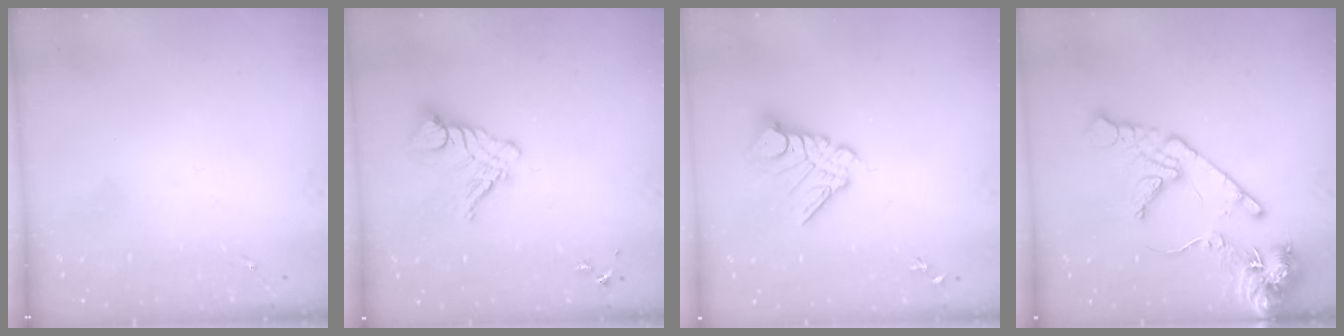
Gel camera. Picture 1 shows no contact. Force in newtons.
{"total": 10.7, "press": 10.6, "slide": 1.1}
{"total": 11.6, "press": 11.6, "slide": 1.2}
{"total": 15.4, "press": 15.2, "slide": 2.2}